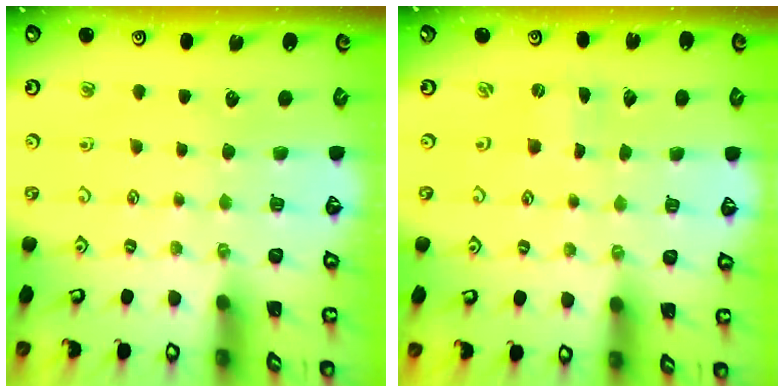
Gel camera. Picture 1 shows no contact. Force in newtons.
{"total": 0.5, "press": 0.4, "slide": 0.3}